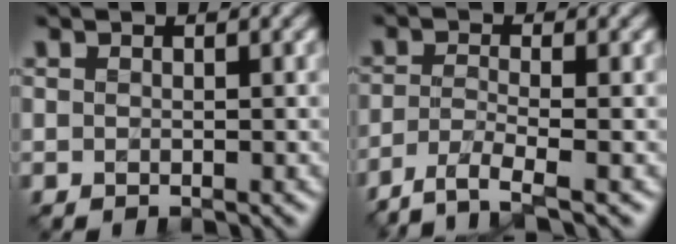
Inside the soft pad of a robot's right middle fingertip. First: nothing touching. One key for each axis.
{"total": 3.8, "fx": -2.7, "fy": 0.7, "fz": 2.5, "tx": -0.047, "ty": -0.008, "tz": -0.062}